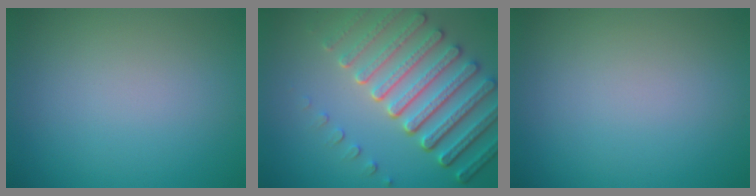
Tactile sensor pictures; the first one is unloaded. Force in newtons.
{"total": 7.5, "press": 5.6, "slide": 5.0}
{"total": 0.0}